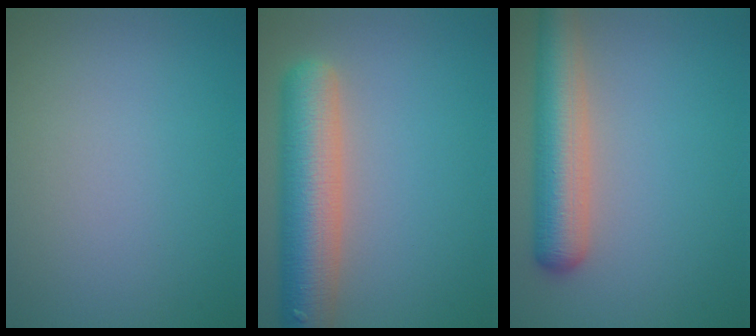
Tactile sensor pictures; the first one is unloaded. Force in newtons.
{"total": 7.9, "press": 7.9, "slide": 0.5}
{"total": 5.9, "press": 5.9, "slide": 0.3}